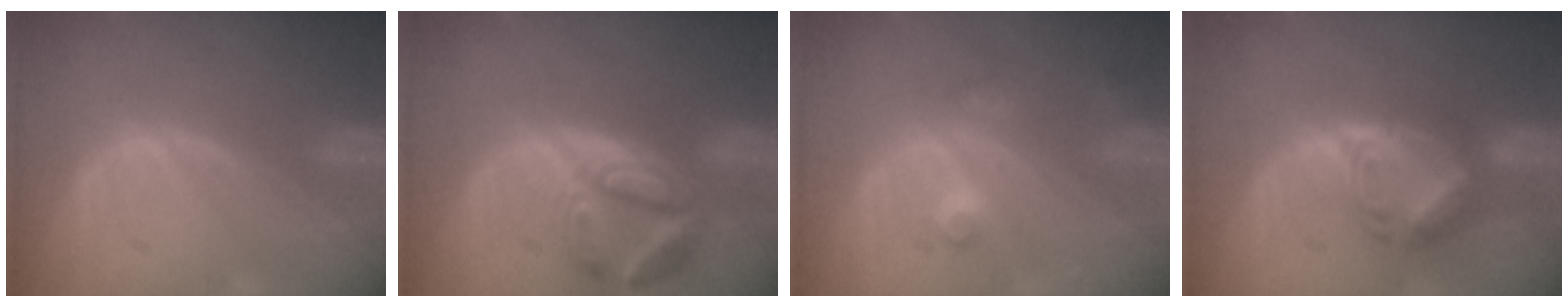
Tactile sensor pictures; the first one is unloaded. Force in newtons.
{"total": 7.7, "press": 6.8, "slide": 3.6}
{"total": 3.7, "press": 3.4, "slide": 1.6}
{"total": 8.0, "press": 6.9, "slide": 4.0}